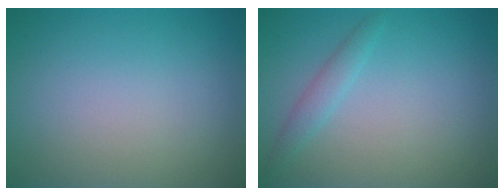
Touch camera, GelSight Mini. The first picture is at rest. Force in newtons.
{"total": 1.5, "press": 1.5, "slide": 0.0}